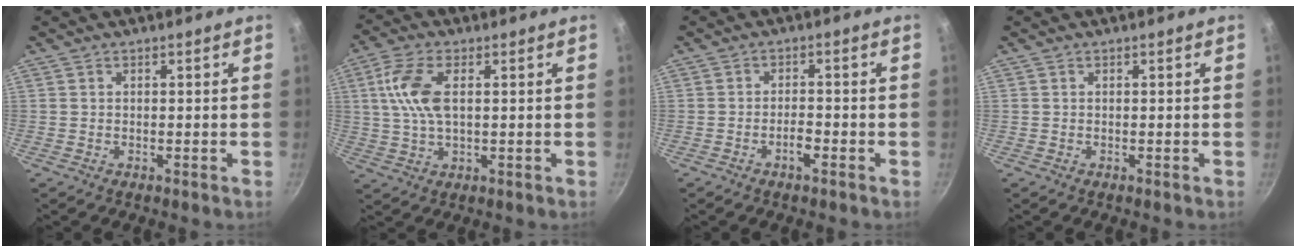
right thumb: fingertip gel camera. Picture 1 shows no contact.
{"total": 8.9, "force": [1.8, 4.3, 7.6], "torque": [-0.155, 0.009, 0.032]}
{"total": 2.6, "force": [-1.5, 0.8, 2.0], "torque": [-0.030, 0.016, -0.029]}
{"total": 0.0}